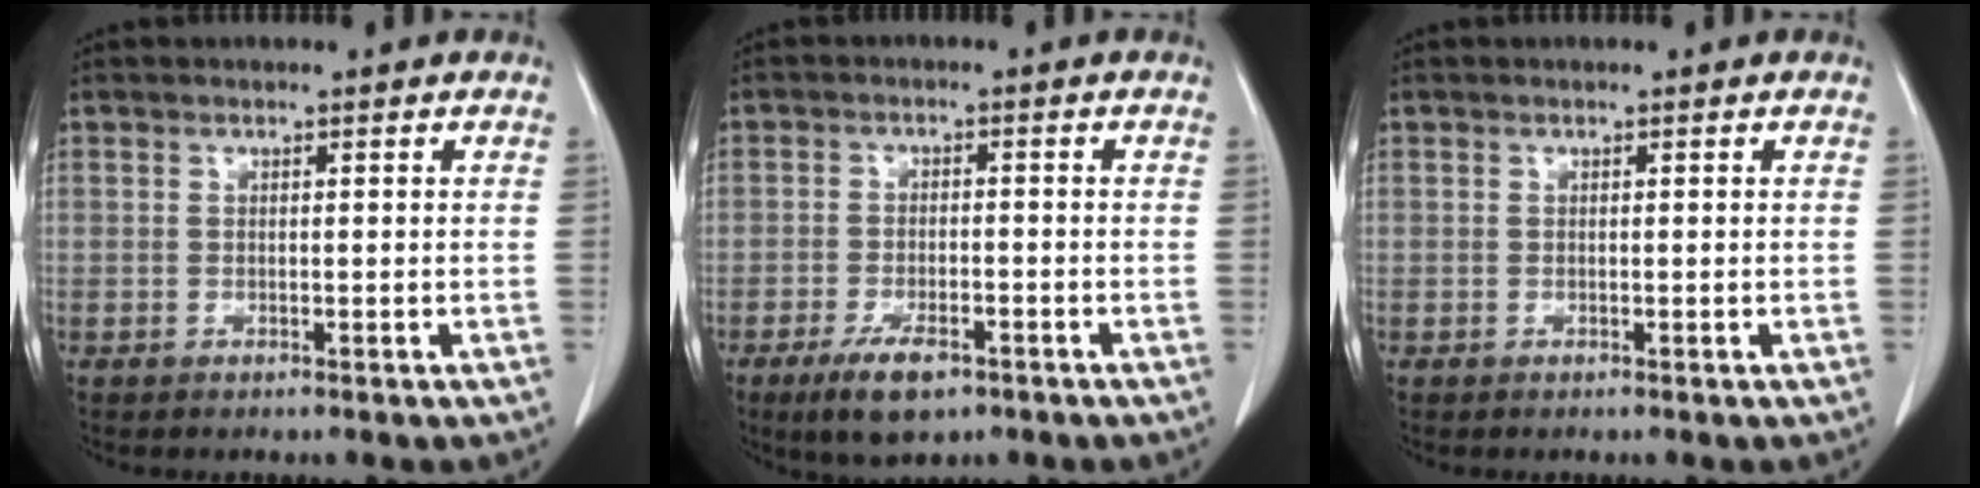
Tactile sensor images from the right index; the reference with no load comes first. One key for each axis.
{"total": 6.3, "fx": -3.9, "fy": 2.3, "fz": 4.4, "tx": -0.083, "ty": -0.008, "tz": -0.060}
{"total": 0.0}